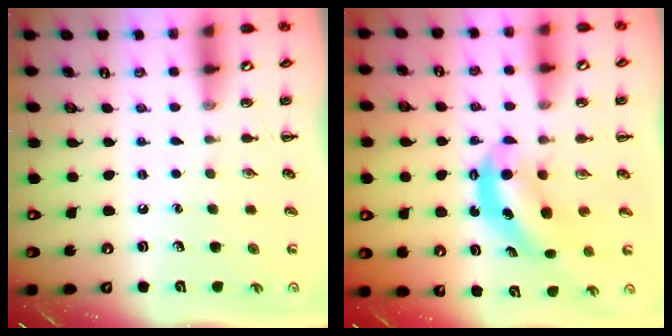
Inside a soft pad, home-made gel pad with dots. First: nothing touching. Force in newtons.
{"total": 6.3, "press": 6.2, "slide": 0.6}